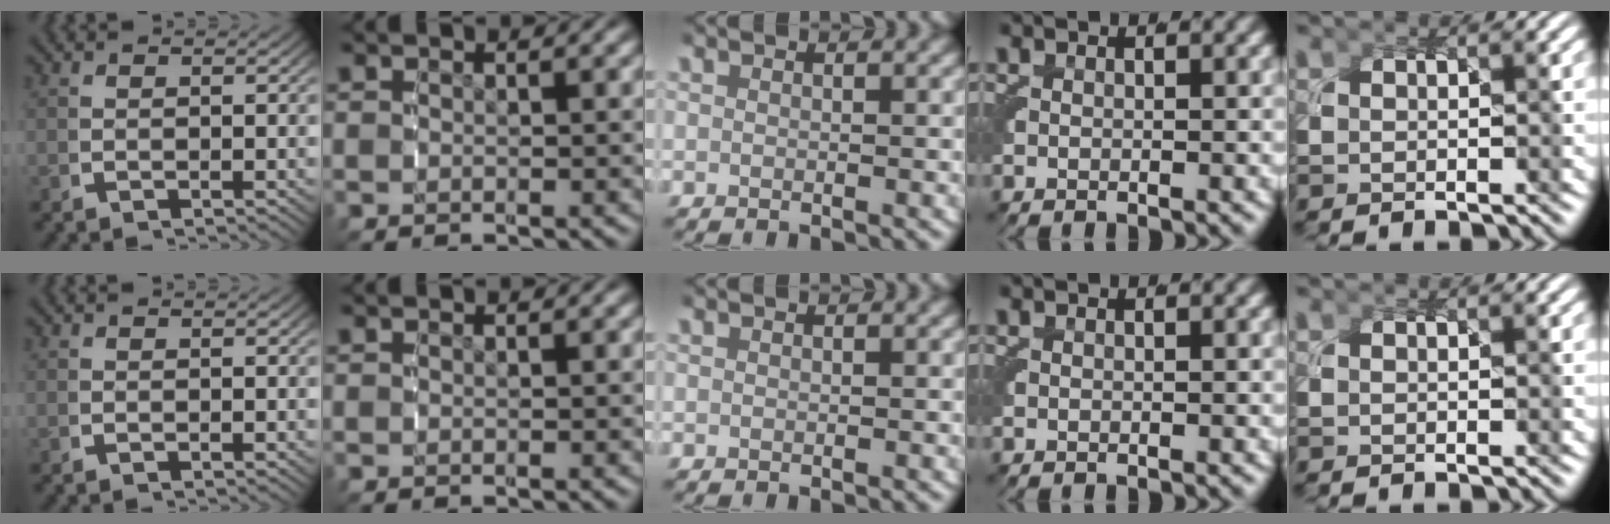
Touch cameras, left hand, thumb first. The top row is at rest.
{}